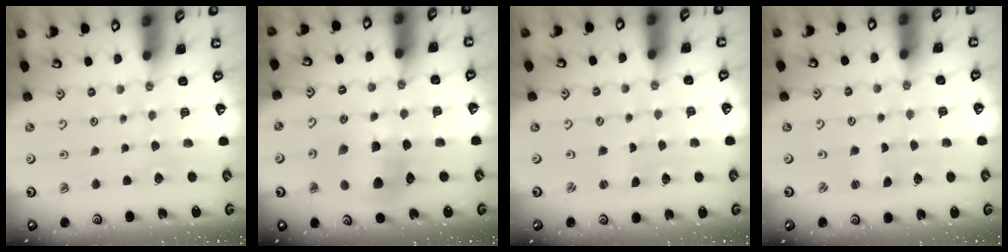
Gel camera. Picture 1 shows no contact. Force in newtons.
{"total": 8.4, "press": 8.4, "slide": 0.9}
{"total": 0.0}
{"total": 1.1, "press": 1.1, "slide": 0.2}